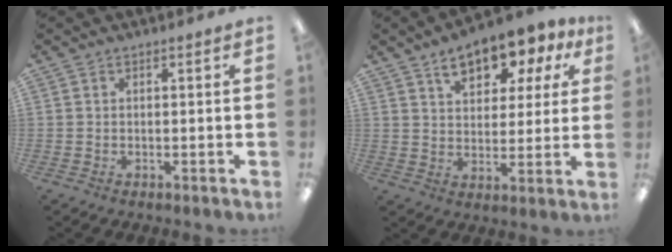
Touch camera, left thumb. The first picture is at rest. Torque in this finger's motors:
{"motor_torque": [0.37, 0.51, -0.01, 0.29, 0.11]}